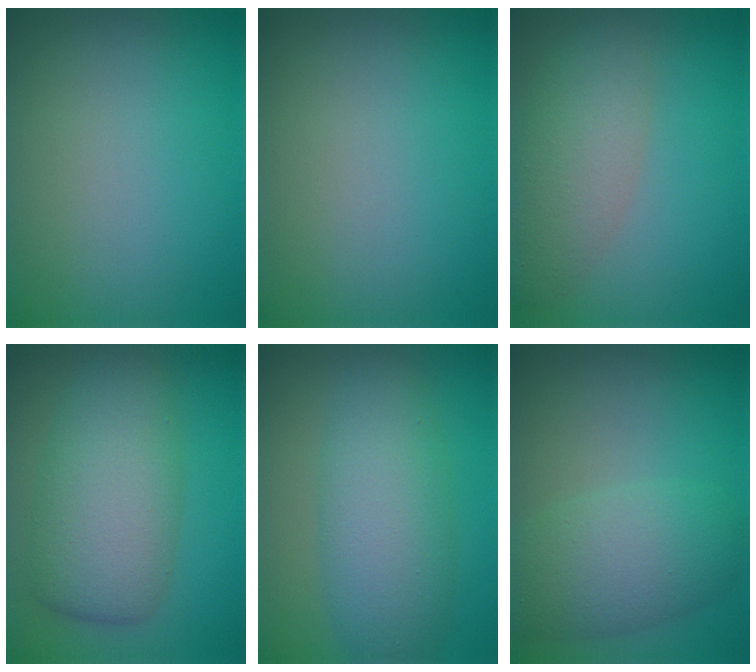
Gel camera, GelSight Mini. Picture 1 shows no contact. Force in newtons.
{"total": 0.0}
{"total": 4.7, "press": 4.7, "slide": 0.3}
{"total": 7.5, "press": 7.5, "slide": 0.1}
{"total": 6.2, "press": 6.2, "slide": 0.1}
{"total": 5.4, "press": 5.4, "slide": 0.1}